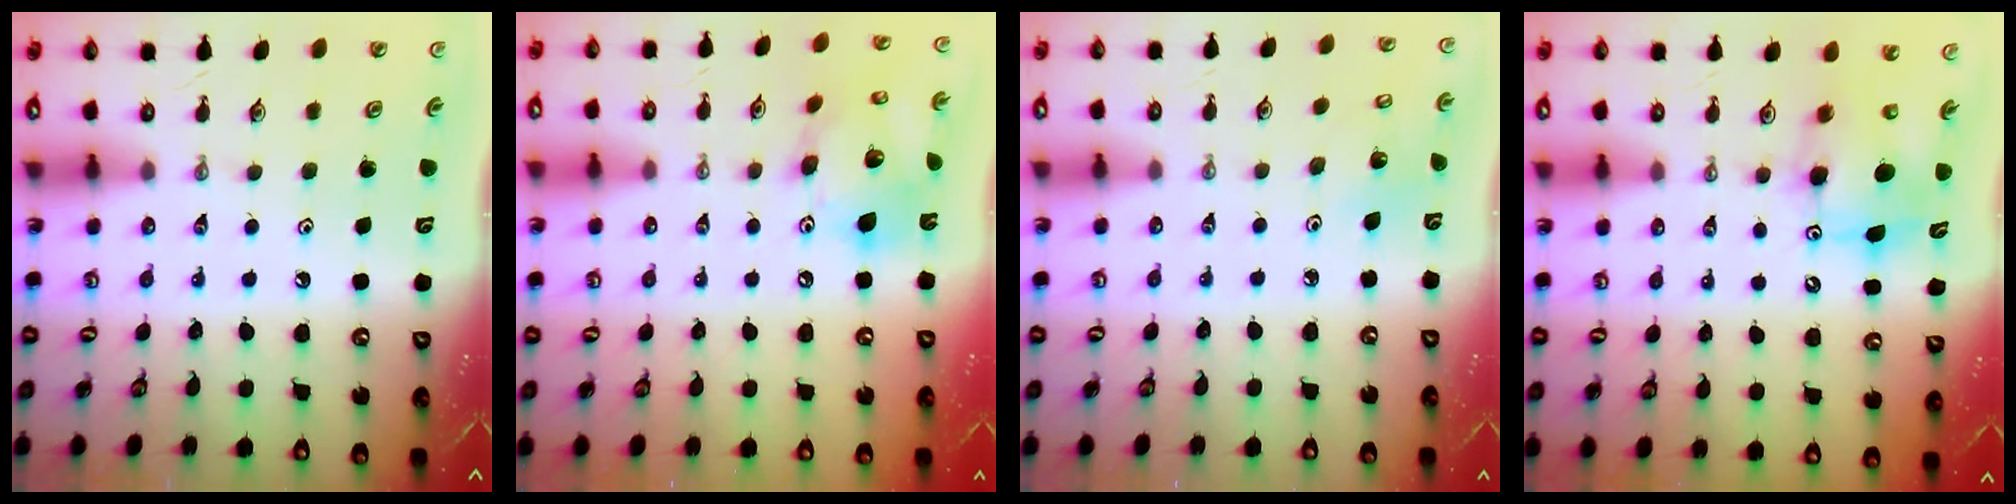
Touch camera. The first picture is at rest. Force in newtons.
{"total": 16.0, "press": 15.7, "slide": 3.0}
{"total": 3.4, "press": 3.4, "slide": 0.2}
{"total": 7.9, "press": 7.7, "slide": 1.9}